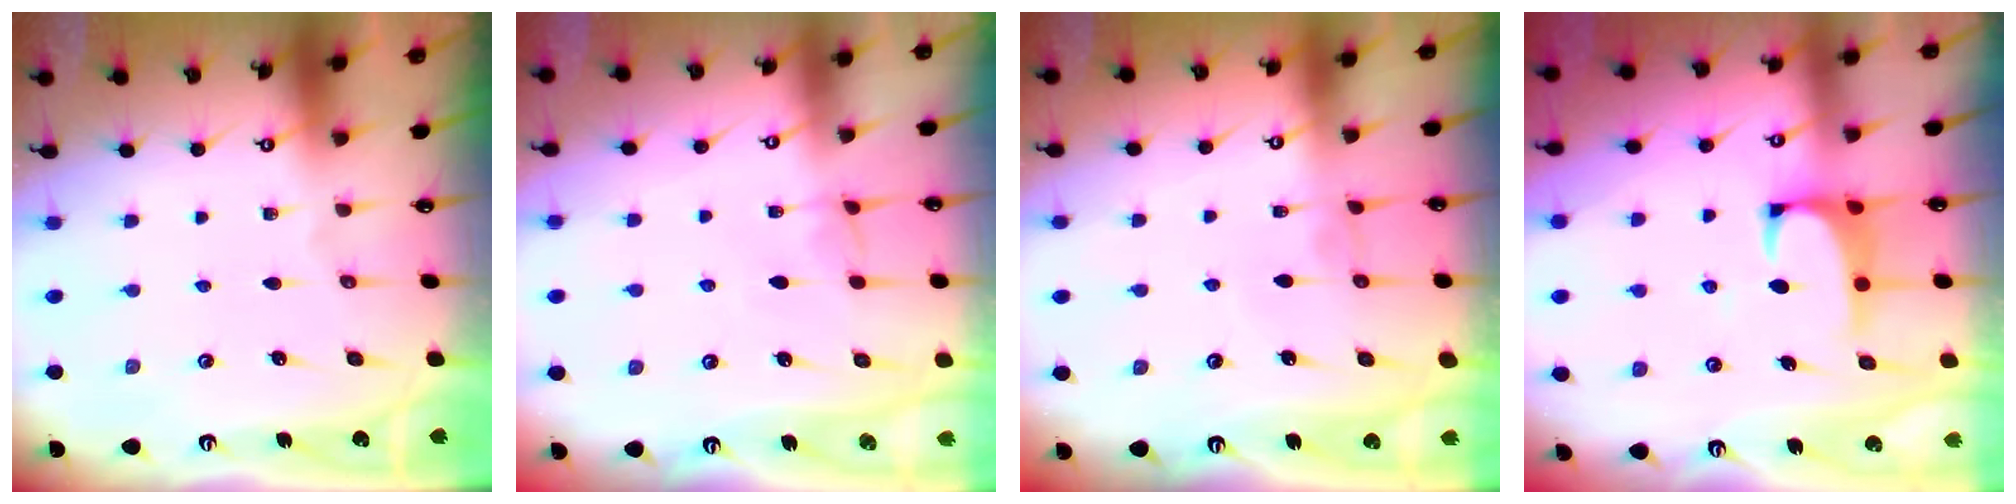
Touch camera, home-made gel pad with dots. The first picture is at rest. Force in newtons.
{"total": 2.8, "press": 2.7, "slide": 0.4}
{"total": 1.4, "press": 1.3, "slide": 0.2}
{"total": 1.5, "press": 1.4, "slide": 0.6}